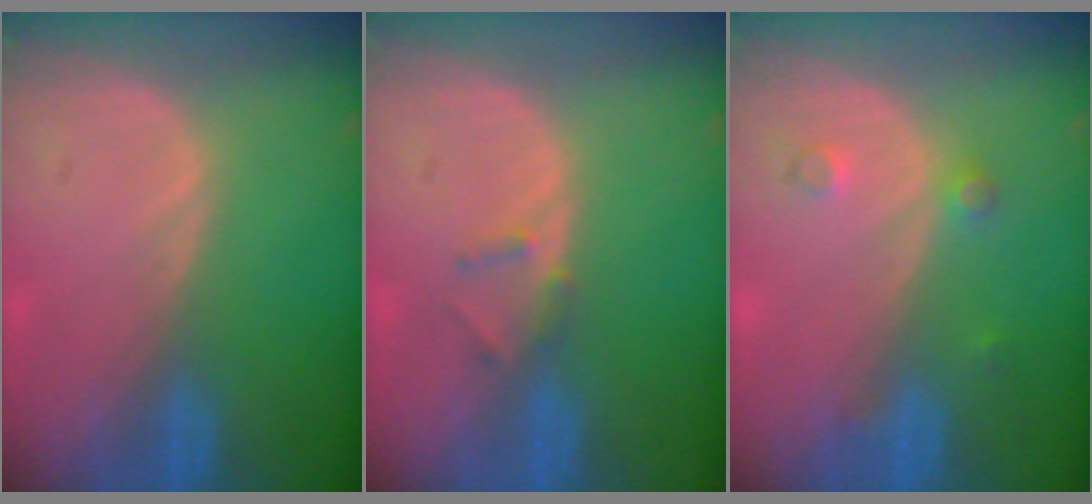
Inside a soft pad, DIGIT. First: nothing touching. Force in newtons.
{"total": 1.8, "press": 1.5, "slide": 0.9}
{"total": 2.0, "press": 2.0, "slide": 0.2}